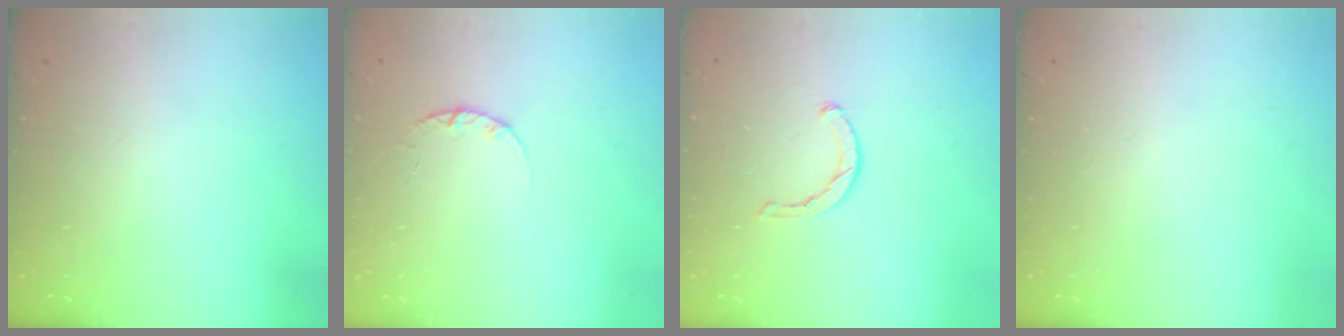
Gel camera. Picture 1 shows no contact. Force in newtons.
{"total": 2.4, "press": 2.3, "slide": 0.3}
{"total": 1.9, "press": 1.9, "slide": 0.3}
{"total": 0.0}